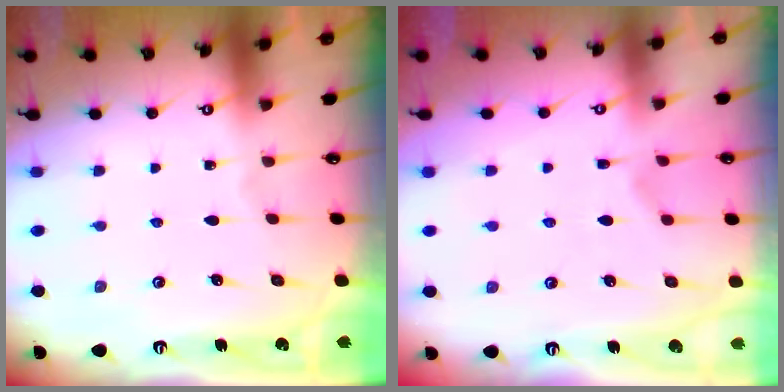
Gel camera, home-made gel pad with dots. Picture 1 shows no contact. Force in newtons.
{"total": 2.4, "press": 2.1, "slide": 1.2}